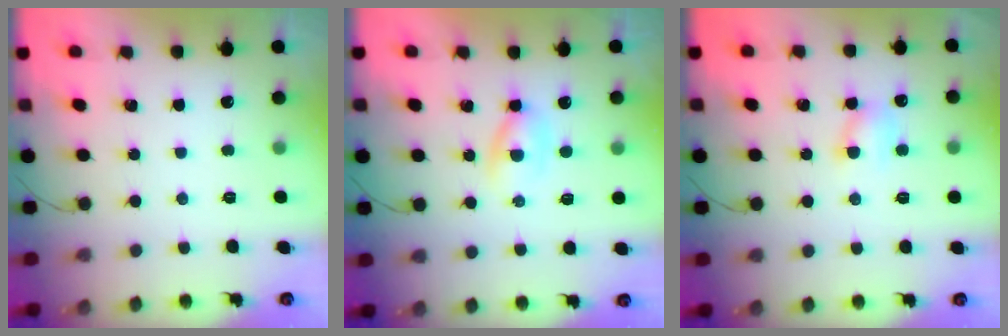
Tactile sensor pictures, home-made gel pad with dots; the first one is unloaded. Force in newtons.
{"total": 3.3, "press": 3.1, "slide": 1.2}
{"total": 5.7, "press": 5.7, "slide": 0.7}